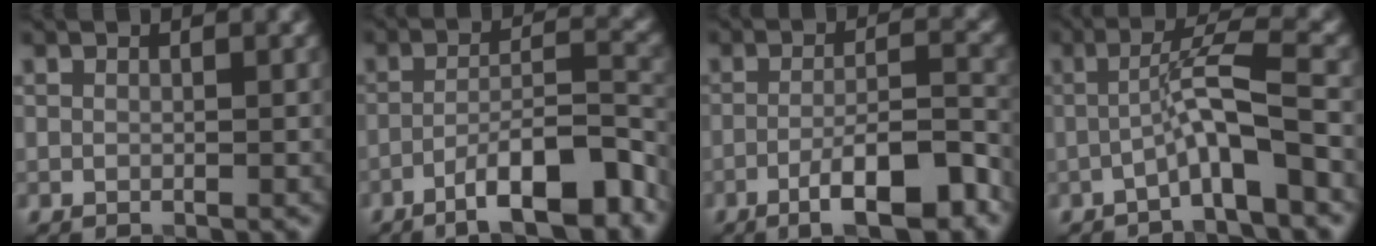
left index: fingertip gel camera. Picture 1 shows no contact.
{"total": 8.3, "force": [-5.3, 1.8, 6.1], "torque": [-0.092, 0.012, -0.087]}
{"total": 7.4, "force": [-4.1, 1.6, 5.9], "torque": [-0.092, 0.008, -0.064]}
{"total": 4.5, "force": [-1.6, 0.4, 4.1], "torque": [-0.072, 0.024, -0.036]}